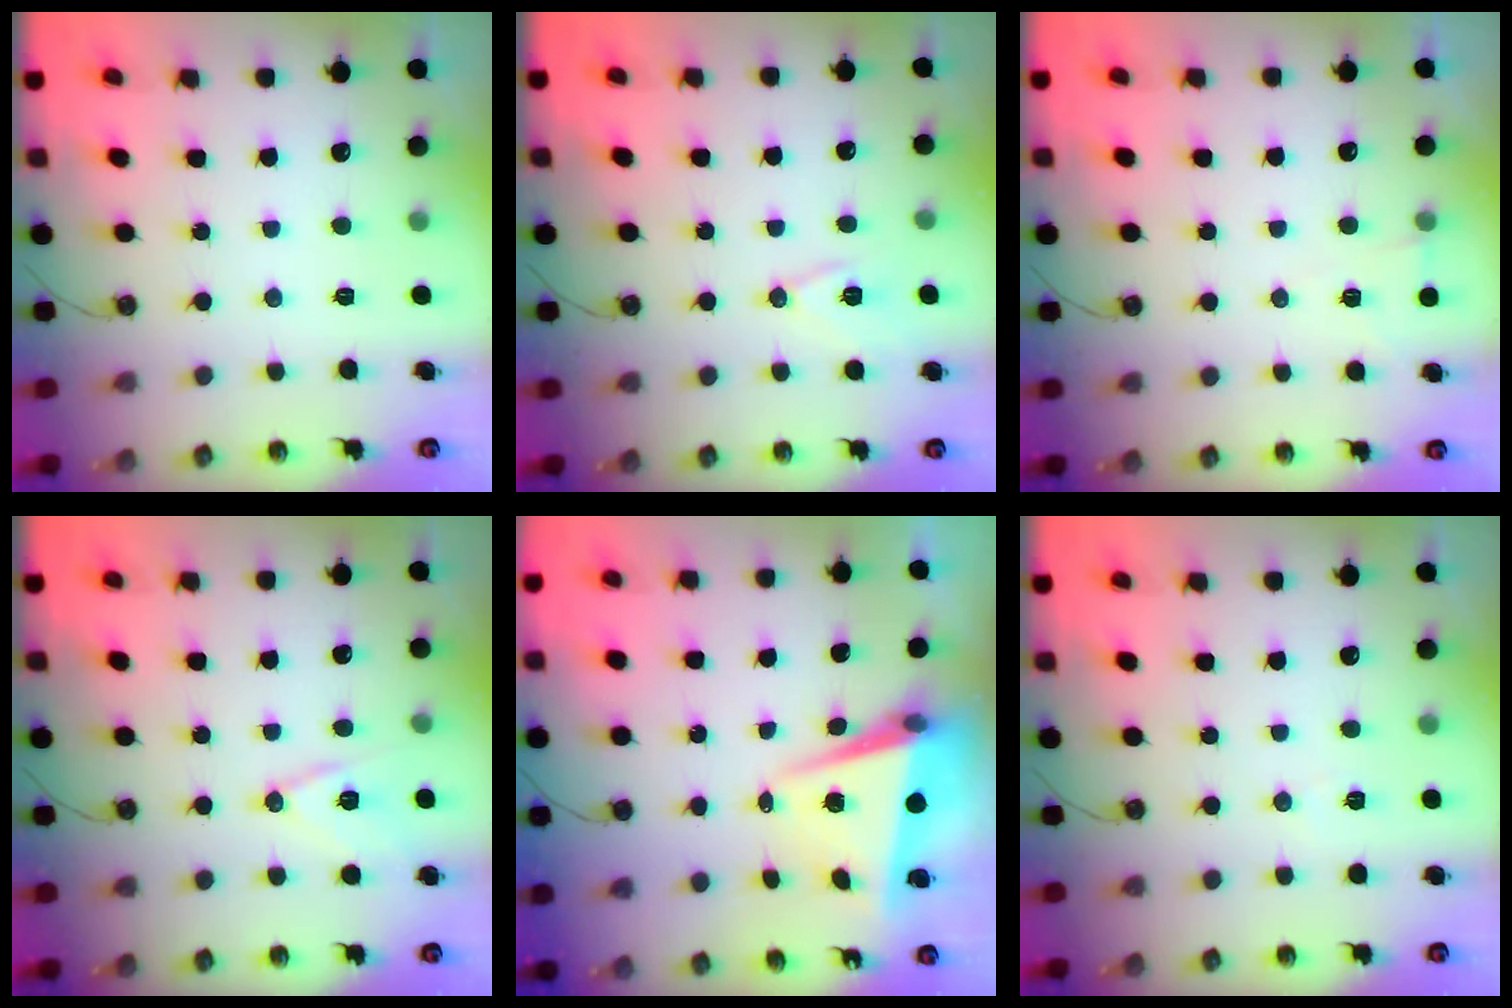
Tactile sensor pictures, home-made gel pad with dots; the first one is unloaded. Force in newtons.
{"total": 8.7, "press": 7.9, "slide": 3.5}
{"total": 5.2, "press": 2.9, "slide": 4.3}
{"total": 11.5, "press": 11.0, "slide": 3.3}
{"total": 6.8, "press": 6.8, "slide": 1.1}
{"total": 5.3, "press": 3.2, "slide": 4.3}